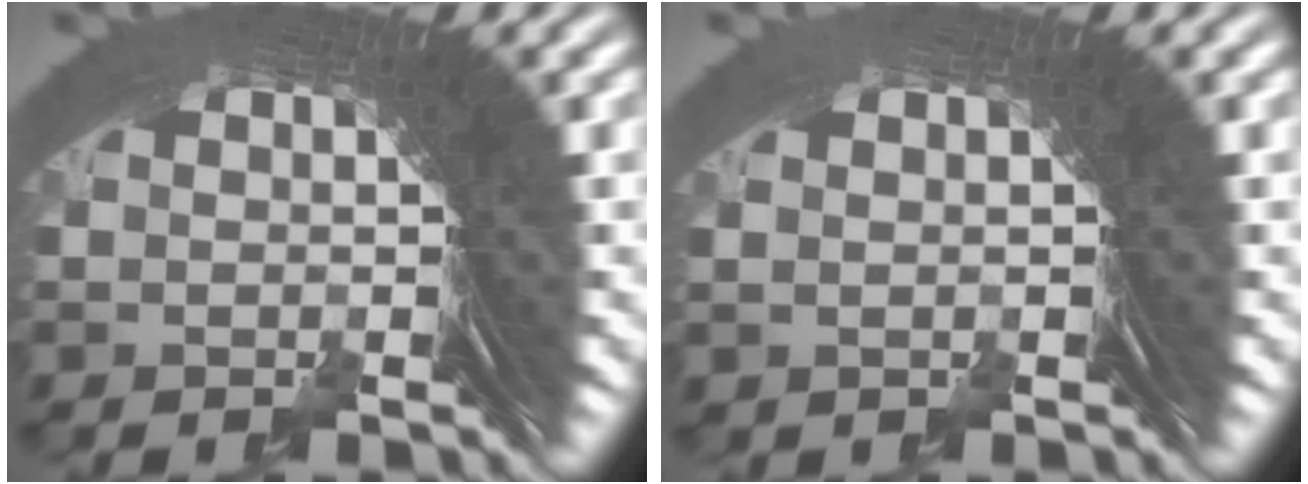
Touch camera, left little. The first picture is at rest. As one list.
[{"total": 0.0}]